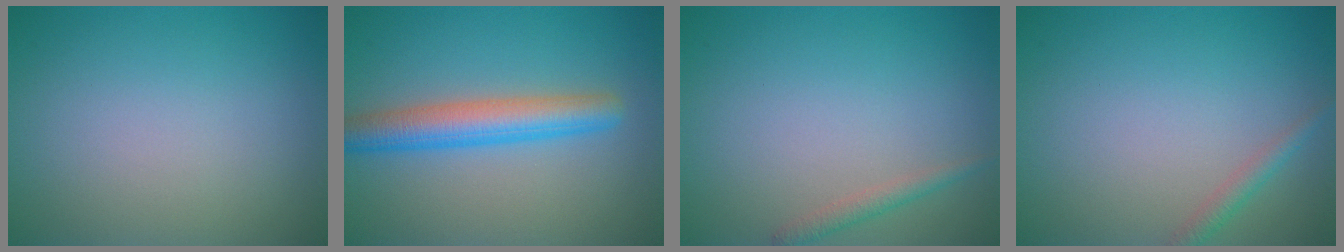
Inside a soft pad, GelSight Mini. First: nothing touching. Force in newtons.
{"total": 4.7, "press": 4.7, "slide": 0.2}
{"total": 1.3, "press": 1.3, "slide": 0.1}
{"total": 1.4, "press": 1.4, "slide": 0.1}